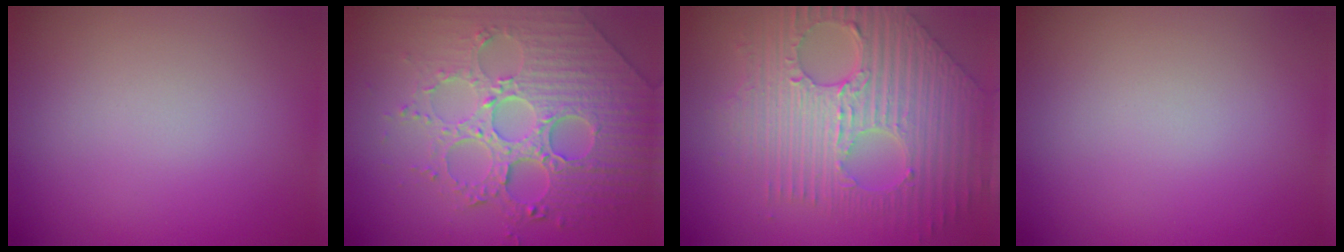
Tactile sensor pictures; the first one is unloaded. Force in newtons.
{"total": 8.1, "press": 6.0, "slide": 5.4}
{"total": 9.8, "press": 6.7, "slide": 7.1}
{"total": 0.0}